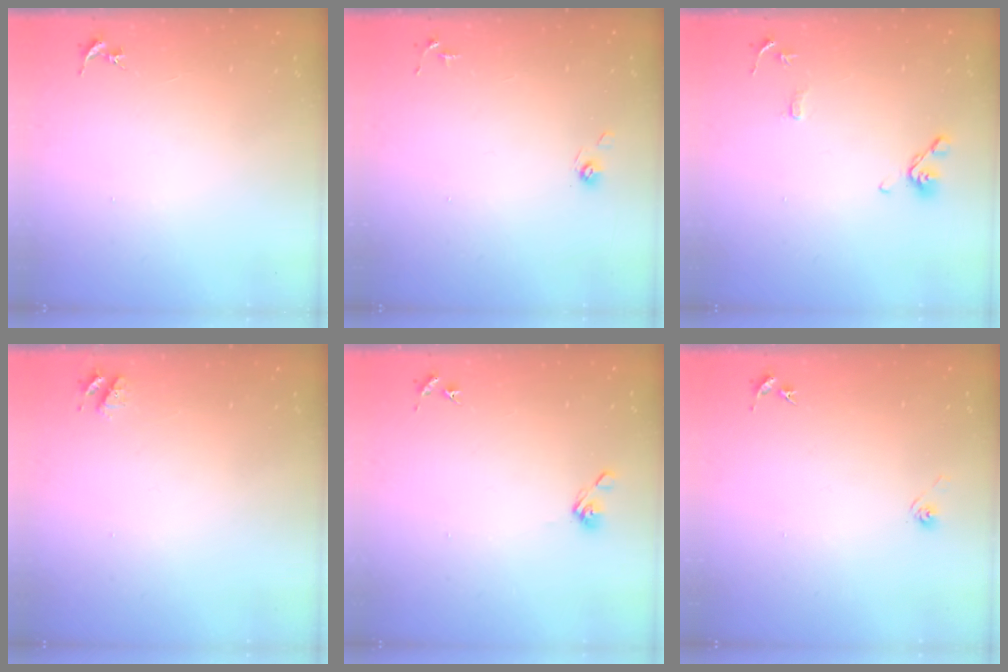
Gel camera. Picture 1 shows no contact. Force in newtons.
{"total": 4.7, "press": 4.4, "slide": 1.5}
{"total": 10.5, "press": 10.4, "slide": 1.9}
{"total": 4.7, "press": 4.7, "slide": 0.7}
{"total": 5.2, "press": 4.8, "slide": 2.1}
{"total": 2.9, "press": 2.6, "slide": 1.4}